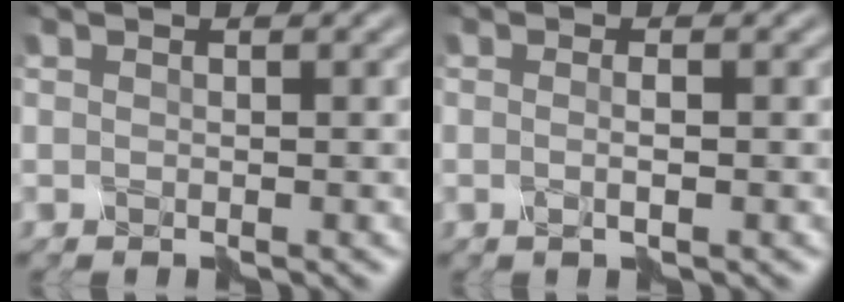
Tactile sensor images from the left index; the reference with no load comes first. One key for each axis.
{"total": 1.3, "fx": 0.0, "fy": 0.1, "fz": 1.3, "tx": -0.015, "ty": -0.002, "tz": -0.008}